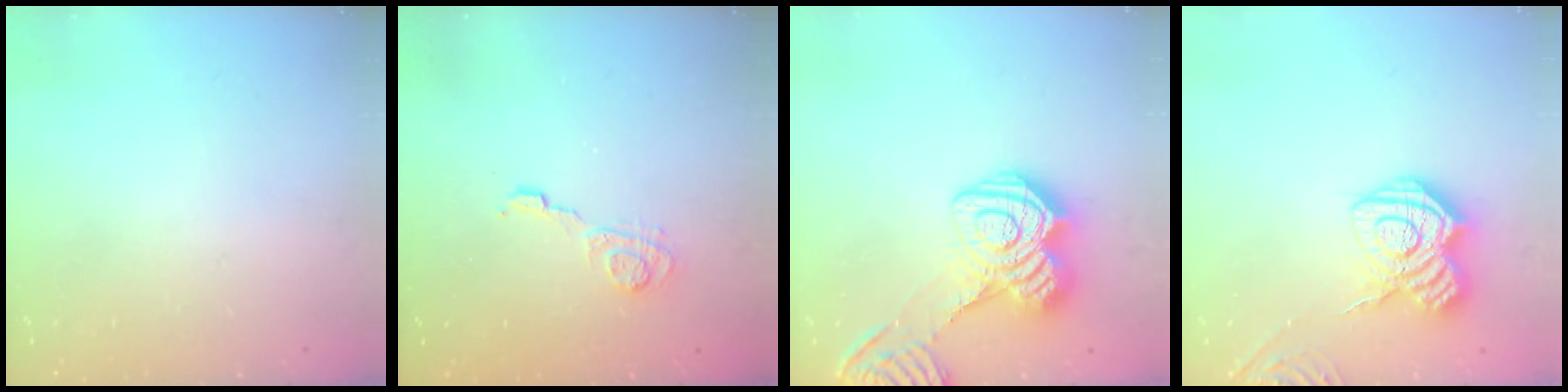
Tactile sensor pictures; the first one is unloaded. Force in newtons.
{"total": 5.3, "press": 5.2, "slide": 0.8}
{"total": 16.9, "press": 16.8, "slide": 1.2}
{"total": 13.3, "press": 13.3, "slide": 0.8}